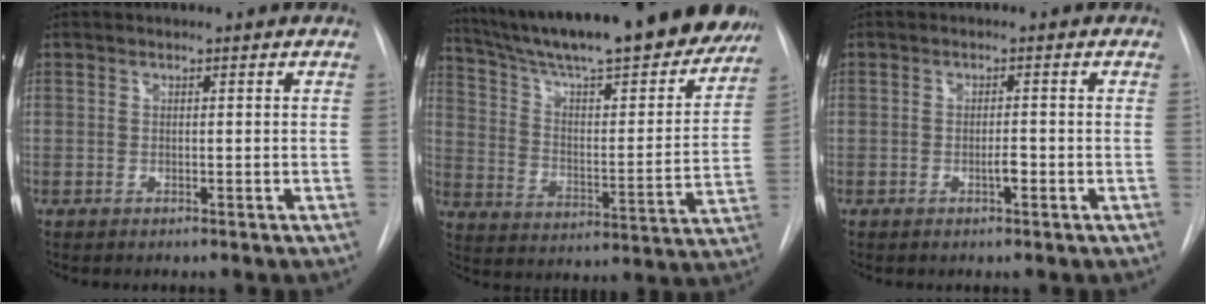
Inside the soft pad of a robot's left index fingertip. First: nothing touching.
{"total": 29.4, "force": [24.8, 4.5, 15.0], "torque": [-0.244, -0.044, 0.343]}
{"total": 1.5, "force": [-1.0, 0.2, 1.1], "torque": [-0.021, -0.005, -0.018]}